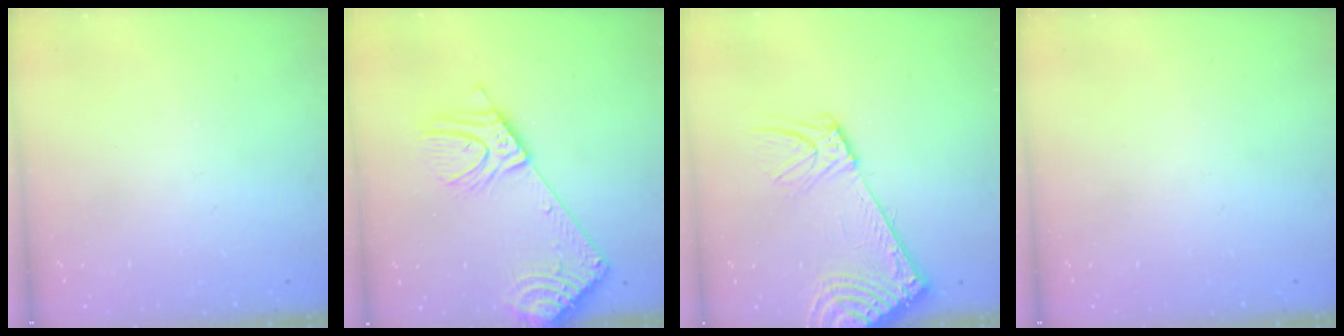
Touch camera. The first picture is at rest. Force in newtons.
{"total": 17.2, "press": 16.8, "slide": 3.6}
{"total": 13.0, "press": 12.6, "slide": 3.1}
{"total": 0.0}